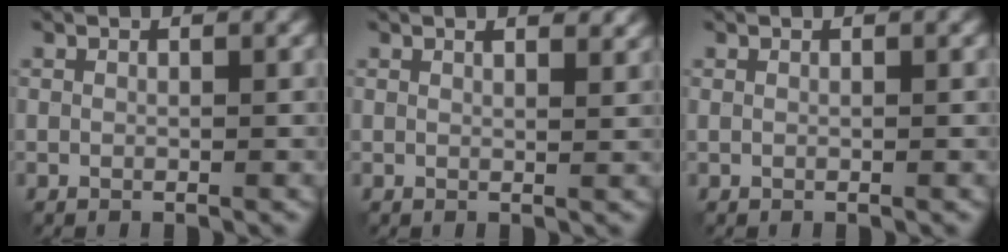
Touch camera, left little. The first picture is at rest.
{"total": 1.8, "force": [1.4, 0.6, 1.1], "torque": [-0.012, -0.001, 0.014]}
{"total": 0.0}